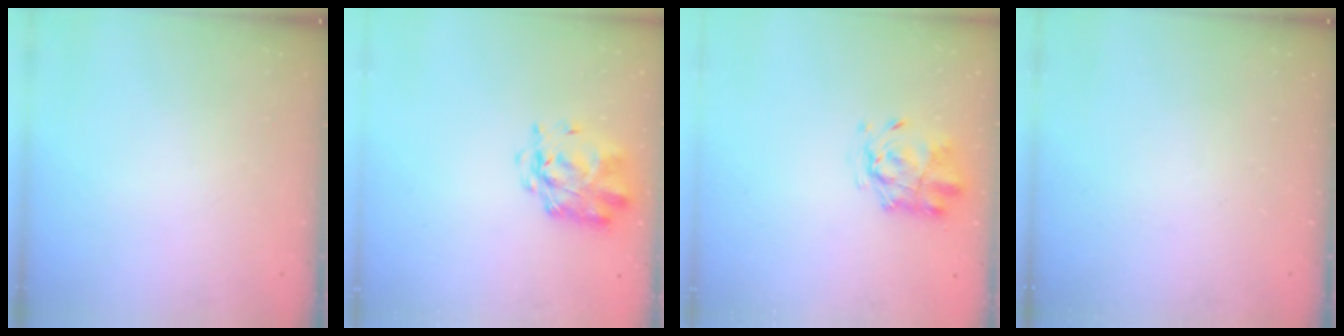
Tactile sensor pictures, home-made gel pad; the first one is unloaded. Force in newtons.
{"total": 2.9, "press": 2.8, "slide": 0.8}
{"total": 3.2, "press": 2.9, "slide": 1.4}
{"total": 0.0}